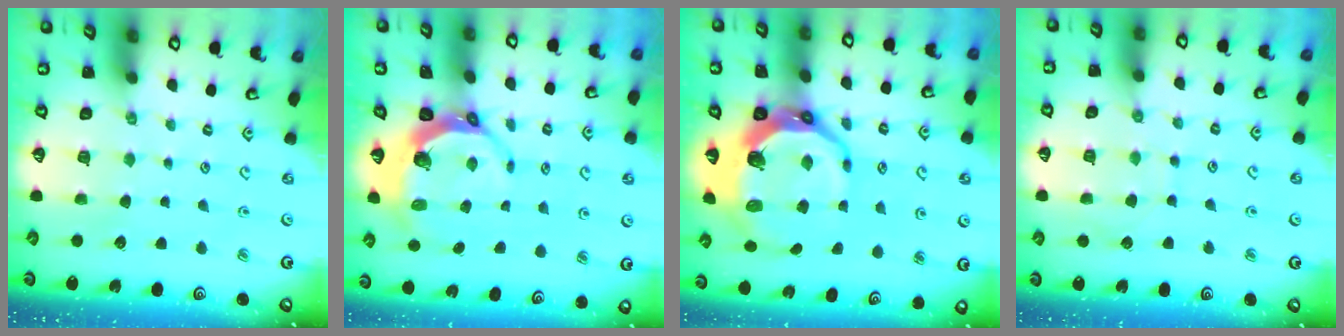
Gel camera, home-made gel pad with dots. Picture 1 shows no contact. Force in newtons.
{"total": 6.7, "press": 5.3, "slide": 4.2}
{"total": 13.4, "press": 12.4, "slide": 5.0}
{"total": 6.1, "press": 6.1, "slide": 0.6}